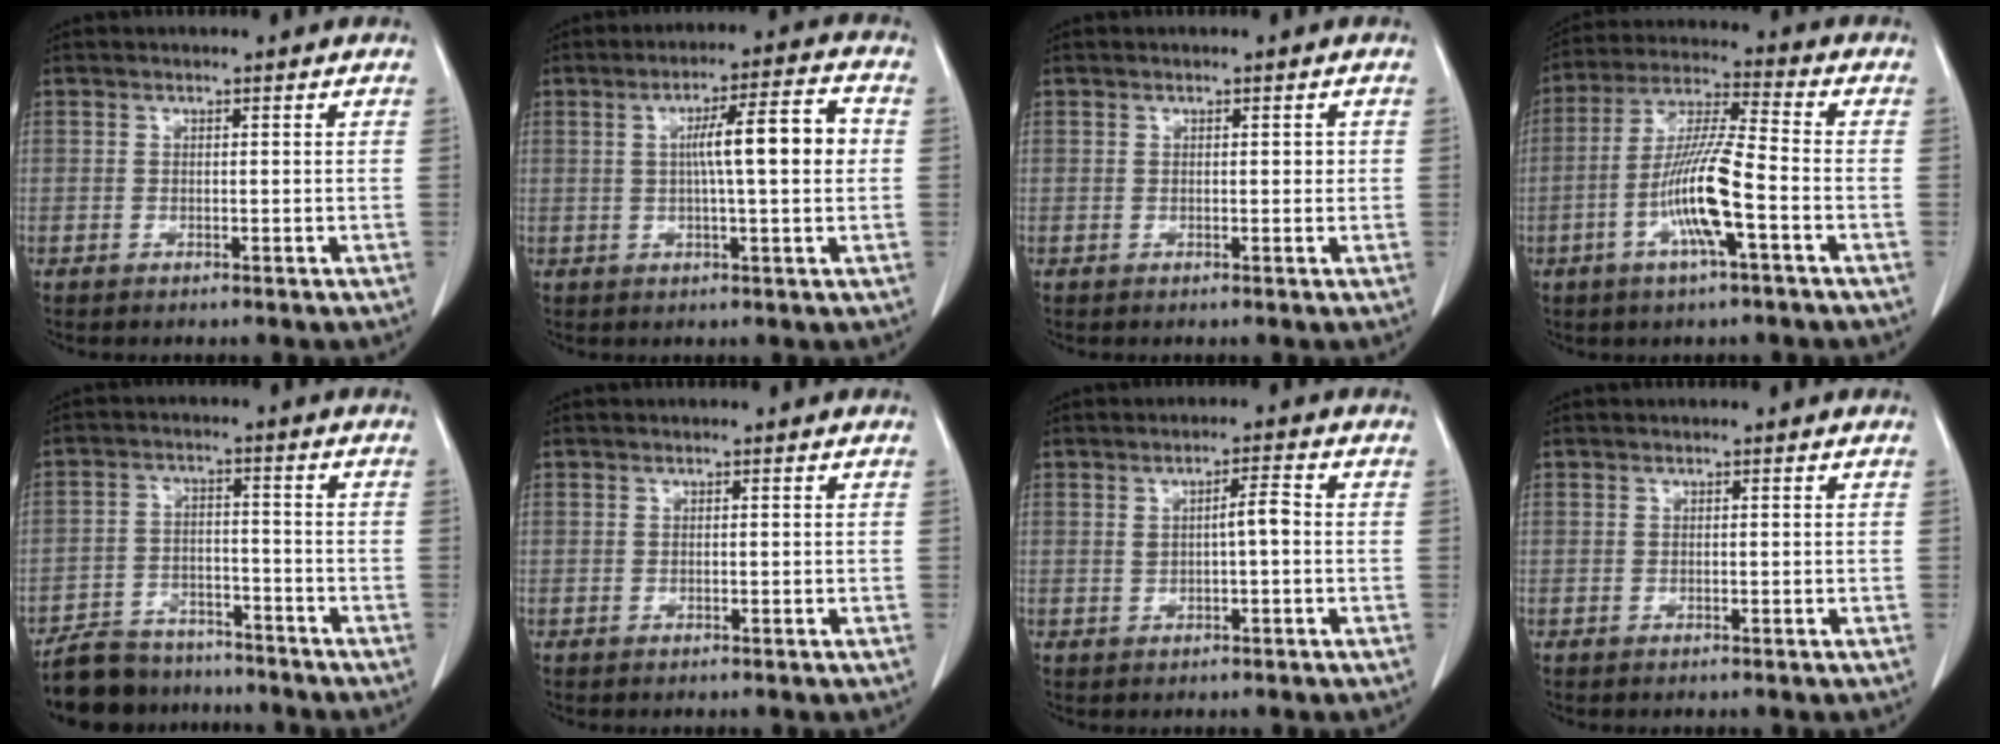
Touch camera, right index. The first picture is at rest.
{"total": 10.0, "force": [0.9, 1.2, 9.9], "torque": [-0.157, 0.022, 0.014]}
{"total": 1.5, "force": [0.2, 0.8, 1.2], "torque": [-0.025, 0.004, 0.003]}
{"total": 12.3, "force": [-3.9, 1.1, 11.6], "torque": [-0.234, 0.000, -0.076]}
{"total": 12.4, "force": [-10.7, 5.3, 3.2], "torque": [-0.061, 0.015, -0.169]}
{"total": 0.0}
{"total": 3.8, "force": [0.1, 0.9, 3.7], "torque": [-0.068, 0.012, 0.006]}
{"total": 0.0}